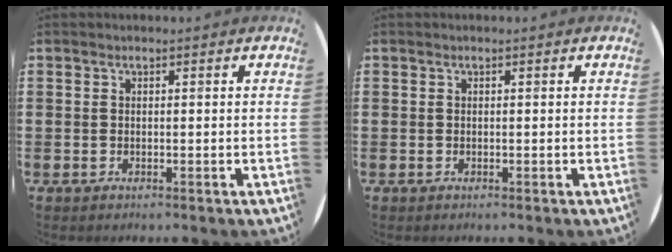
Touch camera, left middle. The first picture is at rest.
{"total": 0.0}